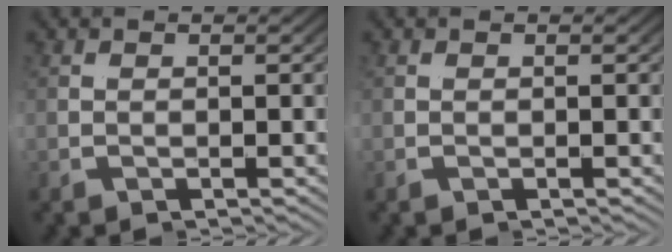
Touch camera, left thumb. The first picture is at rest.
{"total": 0.0}